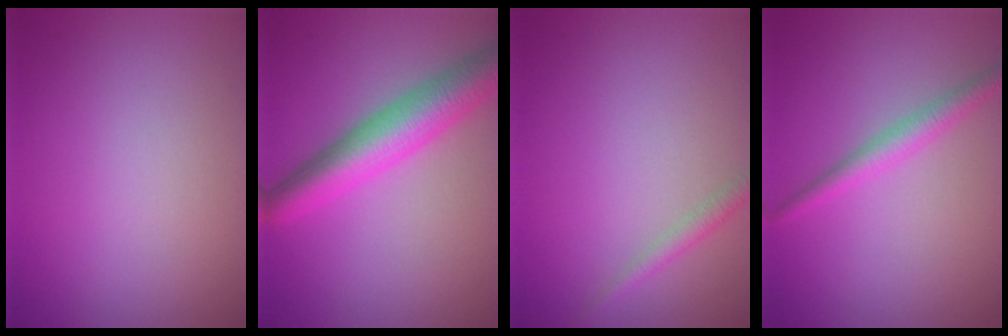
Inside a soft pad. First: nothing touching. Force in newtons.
{"total": 6.0, "press": 5.9, "slide": 0.3}
{"total": 1.3, "press": 1.3, "slide": 0.0}
{"total": 2.1, "press": 2.1, "slide": 0.0}